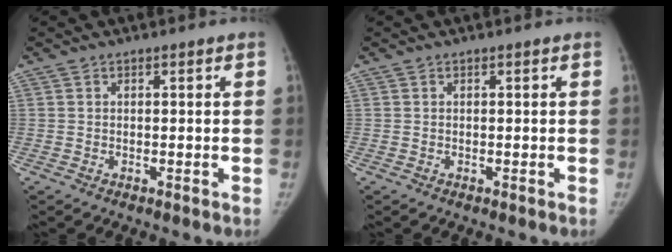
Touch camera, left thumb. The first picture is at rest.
{"total": 0.0}